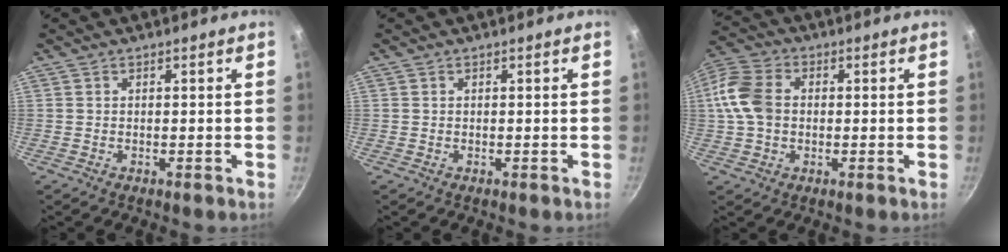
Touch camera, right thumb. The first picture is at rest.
{"total": 0.0}
{"total": 10.6, "force": [0.5, 7.7, 7.2], "torque": [-0.137, 0.019, -0.005]}